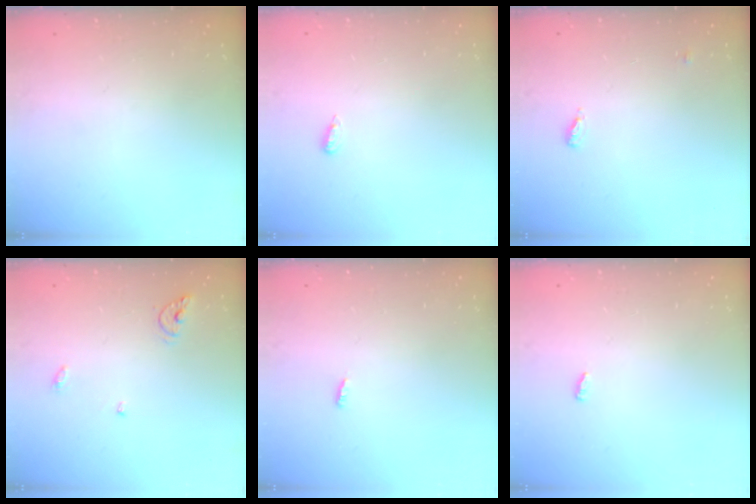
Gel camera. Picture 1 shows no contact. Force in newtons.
{"total": 4.4, "press": 3.4, "slide": 2.9}
{"total": 4.6, "press": 4.5, "slide": 0.7}
{"total": 5.8, "press": 5.8, "slide": 0.4}
{"total": 2.8, "press": 2.7, "slide": 0.8}
{"total": 2.9, "press": 2.6, "slide": 1.3}